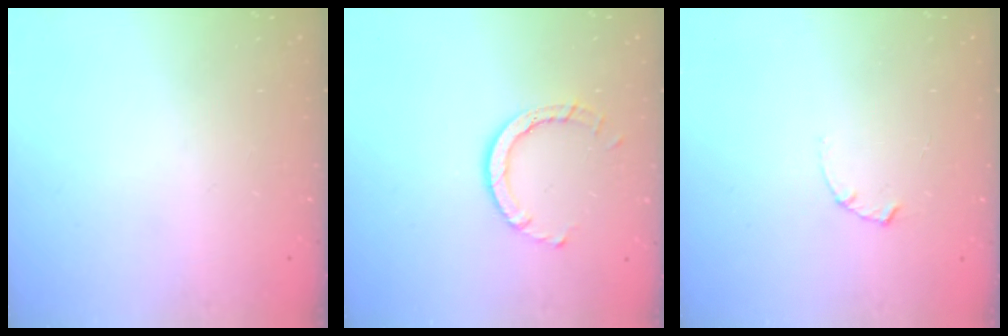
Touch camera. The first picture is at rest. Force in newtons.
{"total": 5.8, "press": 5.8, "slide": 0.2}
{"total": 1.7, "press": 1.6, "slide": 0.3}